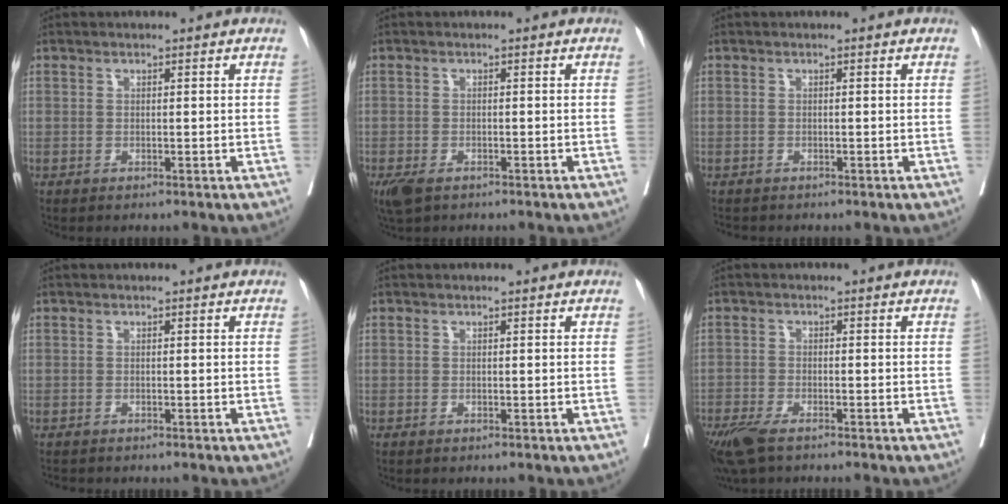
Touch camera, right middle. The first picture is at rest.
{"total": 4.0, "force": [-2.6, 1.8, 2.4], "torque": [-0.051, -0.012, -0.044]}
{"total": 1.4, "force": [-1.3, 0.3, 0.4], "torque": [-0.012, -0.003, -0.017]}
{"total": 1.6, "force": [-1.5, 0.4, 0.5], "torque": [-0.014, -0.003, -0.020]}
{"total": 0.0}
{"total": 6.9, "force": [-5.2, 1.7, 4.2], "torque": [-0.079, -0.016, -0.095]}